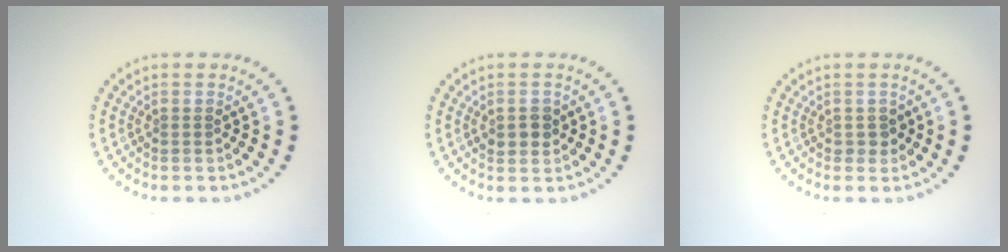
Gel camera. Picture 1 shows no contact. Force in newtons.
{"total": 1.7, "press": 1.7, "slide": 0.2}
{"total": 1.1, "press": 1.0, "slide": 0.4}